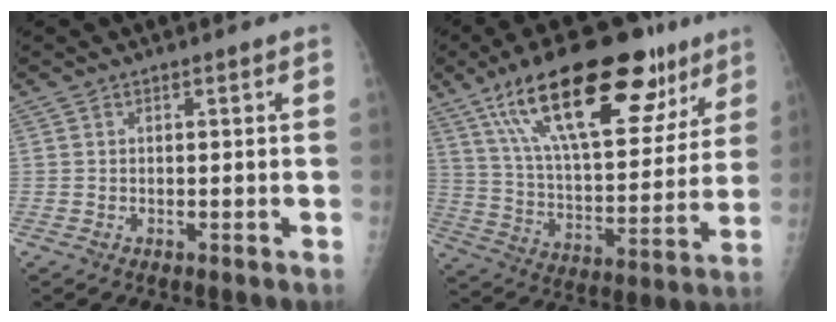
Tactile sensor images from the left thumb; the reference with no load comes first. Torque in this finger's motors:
{"motor_torque": [1.07, 0.36, 1.80, -0.97, 0.53]}